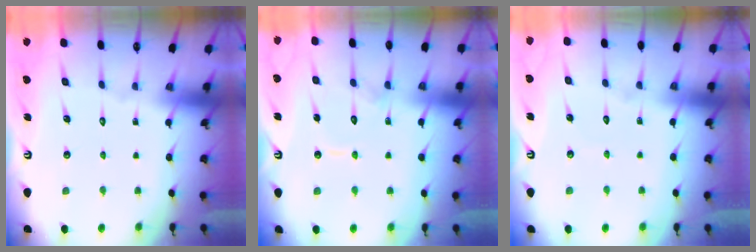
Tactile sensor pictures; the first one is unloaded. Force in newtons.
{"total": 10.4, "press": 10.4, "slide": 1.0}
{"total": 2.9, "press": 2.9, "slide": 0.3}